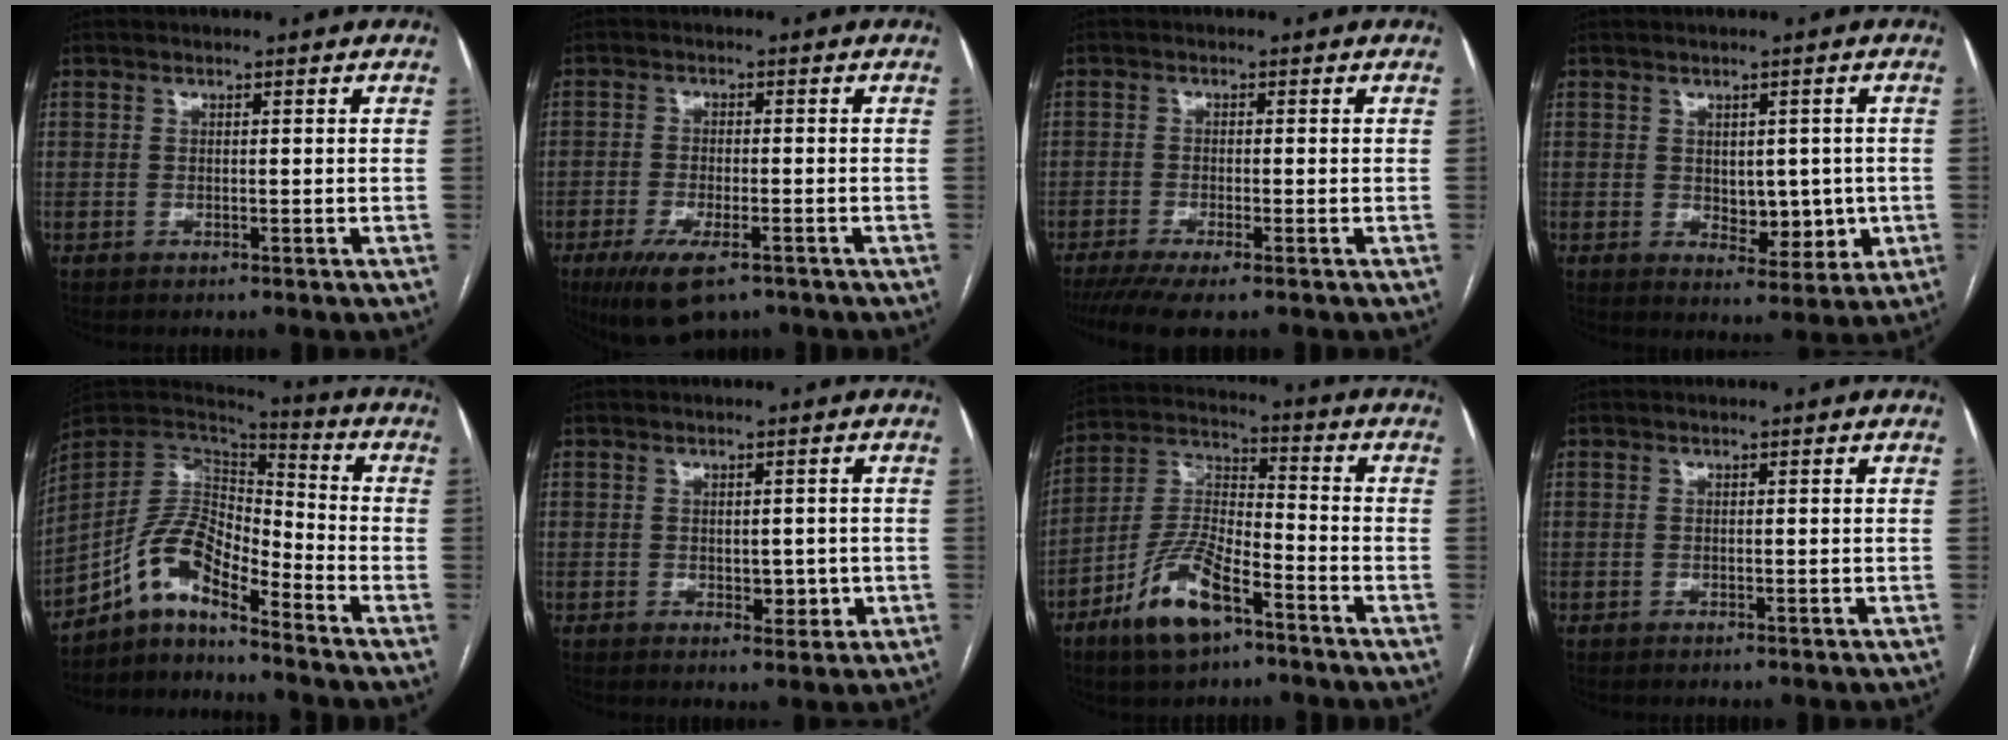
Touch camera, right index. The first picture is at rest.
{"total": 8.4, "force": [-5.4, 2.7, 5.9], "torque": [-0.105, -0.016, -0.086]}
{"total": 6.2, "force": [-4.6, 0.4, 4.1], "torque": [-0.062, -0.014, -0.076]}
{"total": 6.1, "force": [-0.2, 3.5, 5.0], "torque": [-0.059, -0.001, 0.011]}
{"total": 10.1, "force": [-7.3, 3.1, 6.3], "torque": [-0.126, 0.034, -0.136]}
{"total": 3.2, "force": [-0.4, 1.9, 2.5], "torque": [-0.028, 0.000, 0.003]}
{"total": 12.0, "force": [-7.1, 3.8, 8.9], "torque": [-0.190, -0.001, -0.131]}
{"total": 0.0}